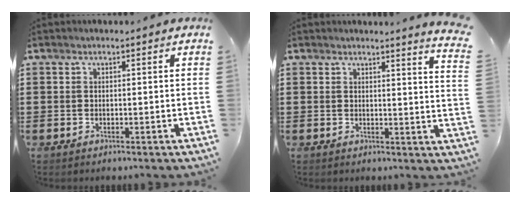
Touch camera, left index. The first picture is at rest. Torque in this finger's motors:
{"motor_torque": [-0.43, 0.48, -0.04, 0.00]}